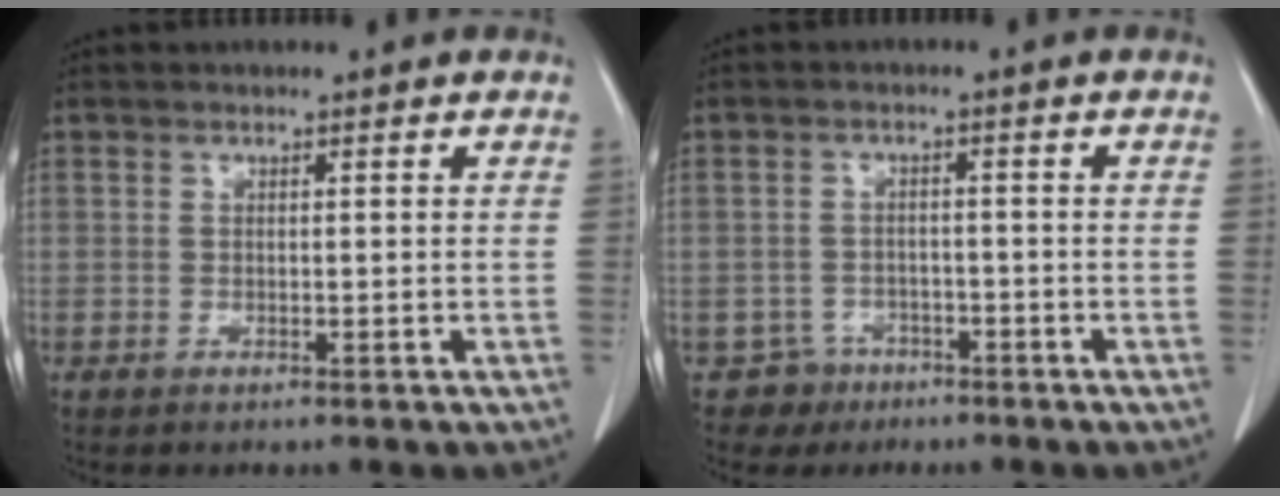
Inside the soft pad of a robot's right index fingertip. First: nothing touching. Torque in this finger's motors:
{"motor_torque": [-0.30, 0.03, -0.83, -0.21]}